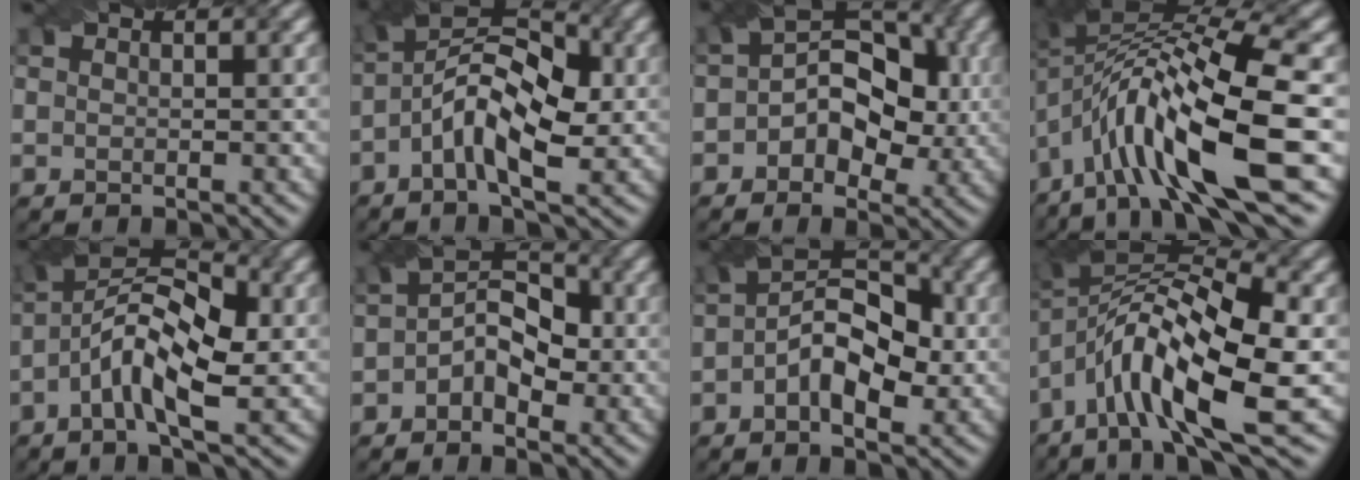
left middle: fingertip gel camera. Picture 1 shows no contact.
{"total": 7.7, "force": [-1.0, 3.5, 6.7], "torque": [-0.121, 0.023, -0.027]}
{"total": 7.3, "force": [-0.4, 5.1, 5.2], "torque": [-0.055, 0.014, -0.015]}
{"total": 13.2, "force": [-3.4, 3.8, 12.2], "torque": [-0.210, 0.014, -0.057]}
{"total": 7.7, "force": [-1.3, 3.1, 6.9], "torque": [-0.129, 0.022, -0.034]}
{"total": 4.8, "force": [-0.9, 3.1, 3.5], "torque": [-0.049, 0.011, -0.022]}
{"total": 7.0, "force": [-0.7, 3.9, 5.7], "torque": [-0.094, 0.015, -0.020]}
{"total": 11.9, "force": [-2.8, 4.3, 10.8], "torque": [-0.189, 0.010, -0.051]}